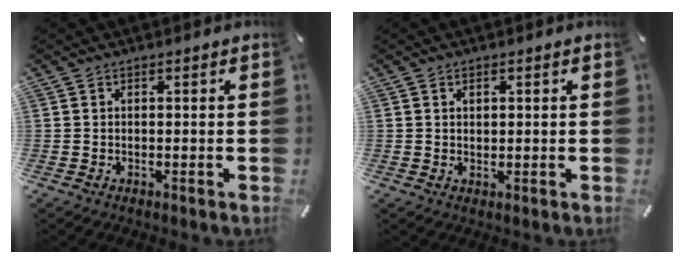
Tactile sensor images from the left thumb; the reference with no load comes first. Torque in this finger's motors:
{"motor_torque": [-0.42, -0.36, -0.19, 0.21, 0.00]}